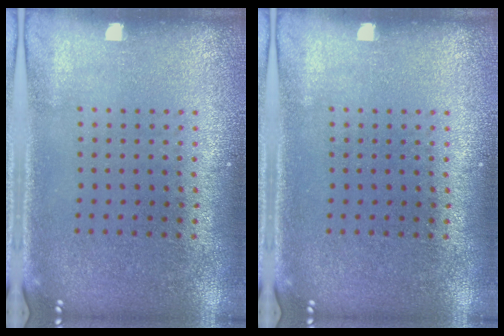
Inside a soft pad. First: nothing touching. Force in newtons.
{"total": 0.0}